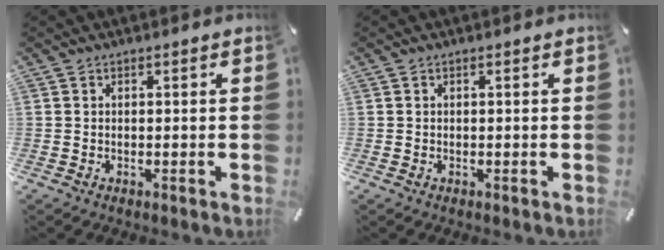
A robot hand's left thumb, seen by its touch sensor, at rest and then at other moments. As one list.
[{"total": 0.0}]